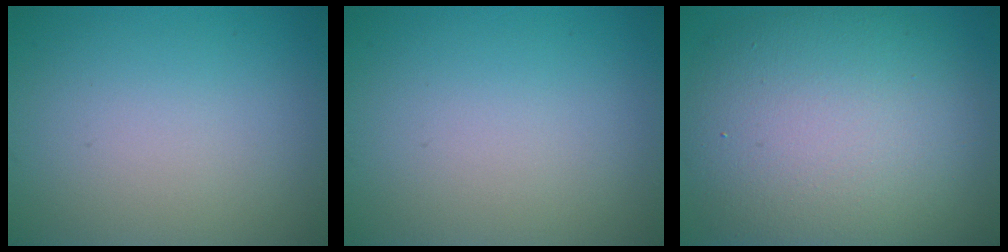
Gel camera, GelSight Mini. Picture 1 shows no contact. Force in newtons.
{"total": 0.0}
{"total": 12.5, "press": 12.4, "slide": 1.2}